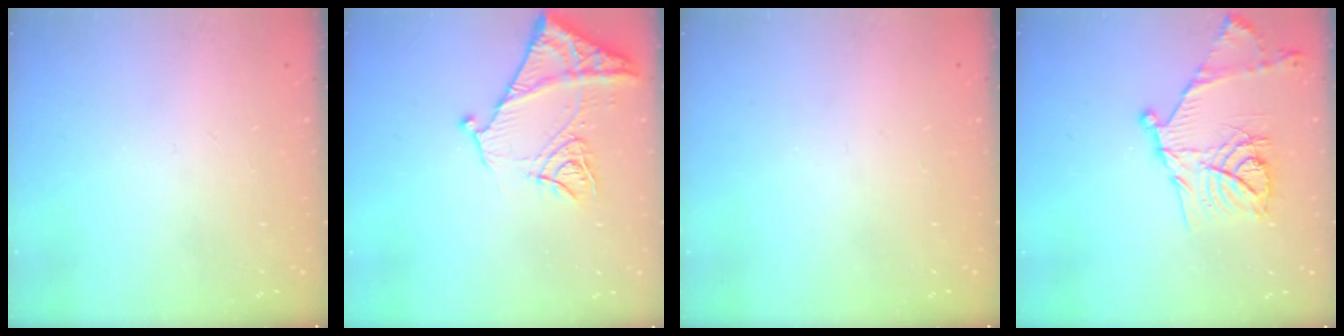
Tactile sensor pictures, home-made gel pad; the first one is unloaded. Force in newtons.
{"total": 11.9, "press": 11.8, "slide": 1.4}
{"total": 0.0}
{"total": 17.5, "press": 17.5, "slide": 1.2}